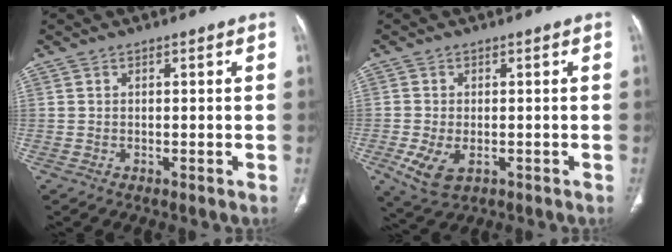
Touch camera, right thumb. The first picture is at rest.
{"total": 6.3, "force": [-2.0, 3.8, 4.7], "torque": [-0.093, -0.007, -0.025]}